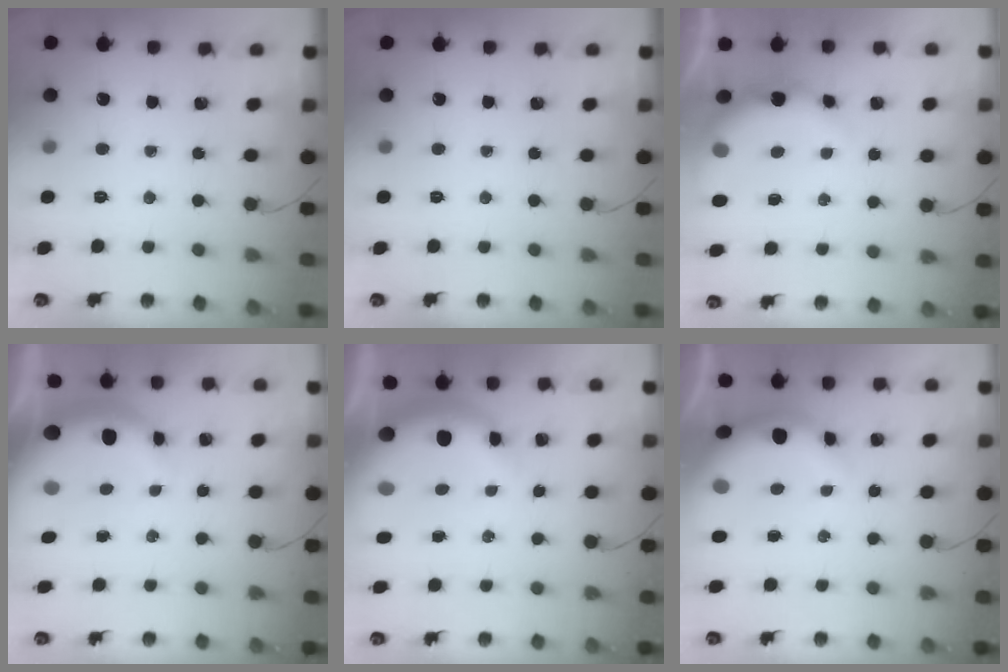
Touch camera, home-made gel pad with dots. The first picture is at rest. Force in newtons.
{"total": 0.0}
{"total": 9.7, "press": 9.6, "slide": 1.0}
{"total": 6.3, "press": 6.2, "slide": 1.3}
{"total": 9.9, "press": 9.6, "slide": 2.1}
{"total": 7.7, "press": 7.5, "slide": 1.6}